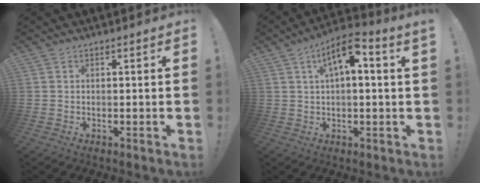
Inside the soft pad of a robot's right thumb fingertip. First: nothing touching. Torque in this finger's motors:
{"motor_torque": [0.81, 0.87, 0.29, -0.04, 0.07]}